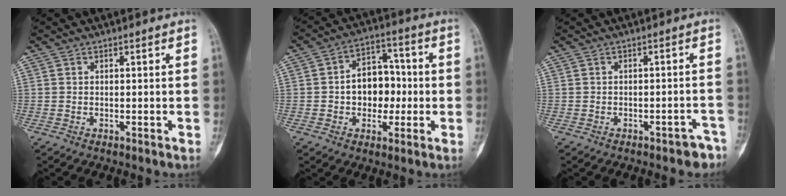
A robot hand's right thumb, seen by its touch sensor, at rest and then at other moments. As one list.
[{"total": 10.5, "force": [-0.7, 7.7, 7.1], "torque": [-0.060, 0.030, -0.015]}, {"total": 4.1, "force": [-3.1, 1.8, 2.0], "torque": [-0.009, 0.029, -0.033]}]